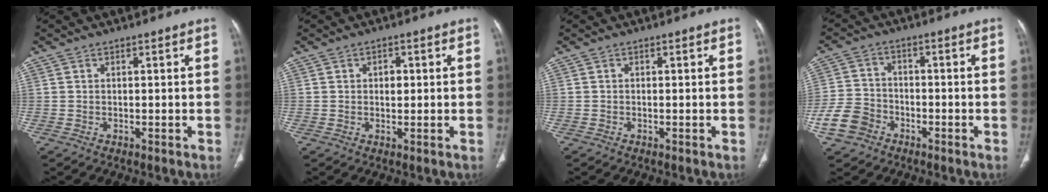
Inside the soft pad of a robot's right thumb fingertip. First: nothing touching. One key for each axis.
{"total": 2.0, "fx": 0.3, "fy": 1.4, "fz": 1.4, "tx": -0.011, "ty": 0.001, "tz": 0.003}
{"total": 0.0}
{"total": 7.7, "fx": -3.9, "fy": 5.9, "fz": 2.9, "tx": -0.053, "ty": 0.023, "tz": -0.076}